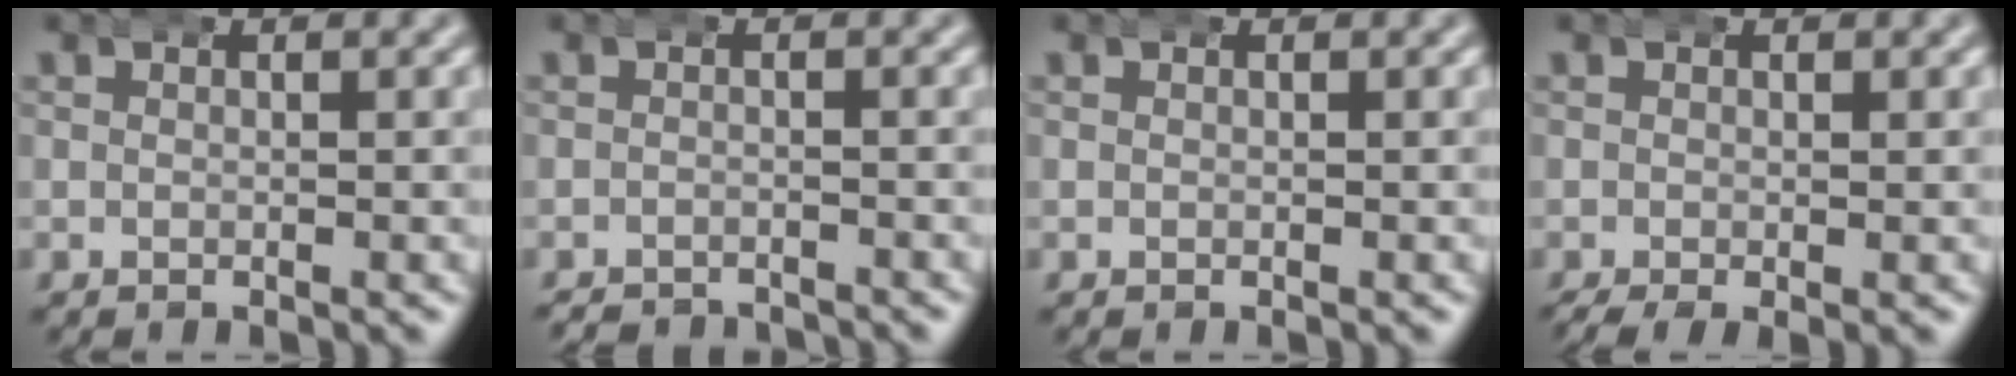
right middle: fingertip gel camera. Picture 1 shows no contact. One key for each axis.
{"total": 2.9, "fx": -2.9, "fy": 0.2, "fz": -0.1, "tx": 0.001, "ty": -0.015, "tz": -0.043}
{"total": 0.0}
{"total": 2.2, "fx": -1.6, "fy": 0.7, "fz": 1.3, "tx": -0.025, "ty": -0.014, "tz": -0.016}